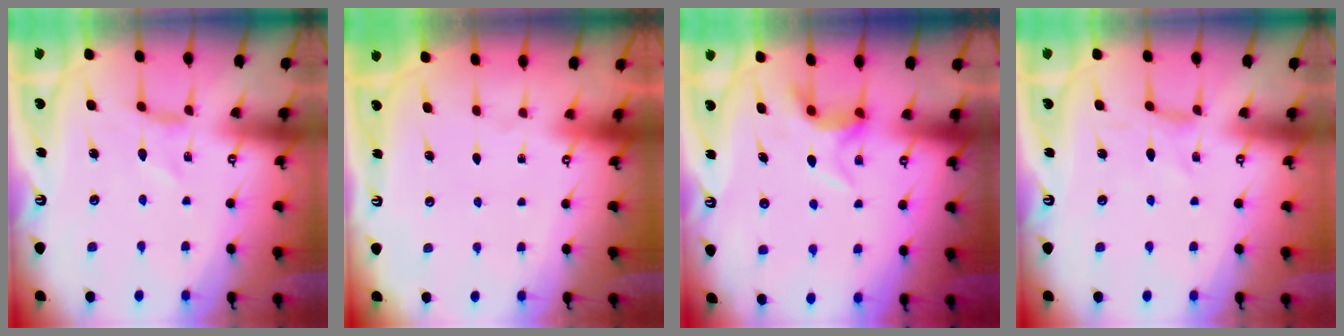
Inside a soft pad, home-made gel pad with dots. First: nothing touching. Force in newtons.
{"total": 0.0}
{"total": 6.0, "press": 6.0, "slide": 0.4}
{"total": 0.8, "press": 0.8, "slide": 0.2}